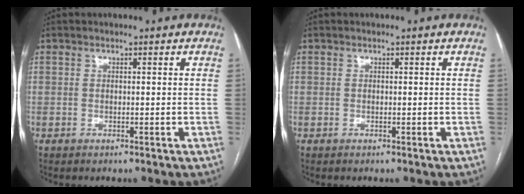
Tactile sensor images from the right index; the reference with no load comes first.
{"total": 0.0}